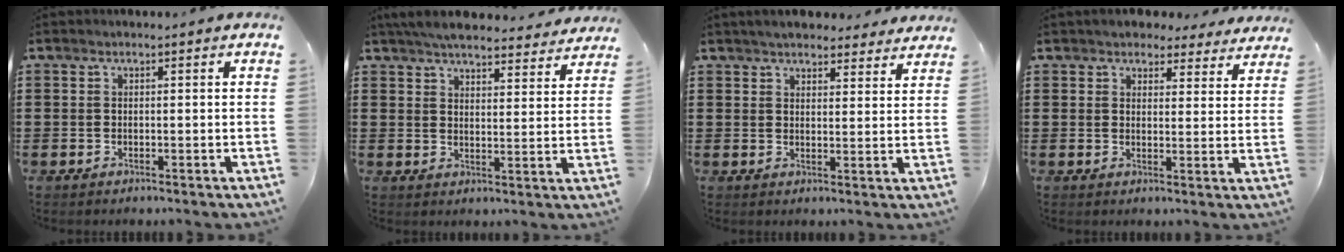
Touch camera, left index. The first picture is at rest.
{"total": 5.6, "force": [5.4, 0.9, 1.2], "torque": [-0.045, -0.022, 0.100]}
{"total": 4.1, "force": [4.0, 0.7, 0.8], "torque": [-0.027, -0.010, 0.074]}
{"total": 4.1, "force": [3.9, 1.2, 0.8], "torque": [-0.021, -0.011, 0.071]}